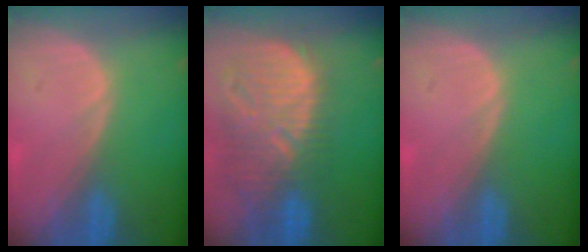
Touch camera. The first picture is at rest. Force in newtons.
{"total": 13.1, "press": 11.4, "slide": 6.5}
{"total": 0.0}